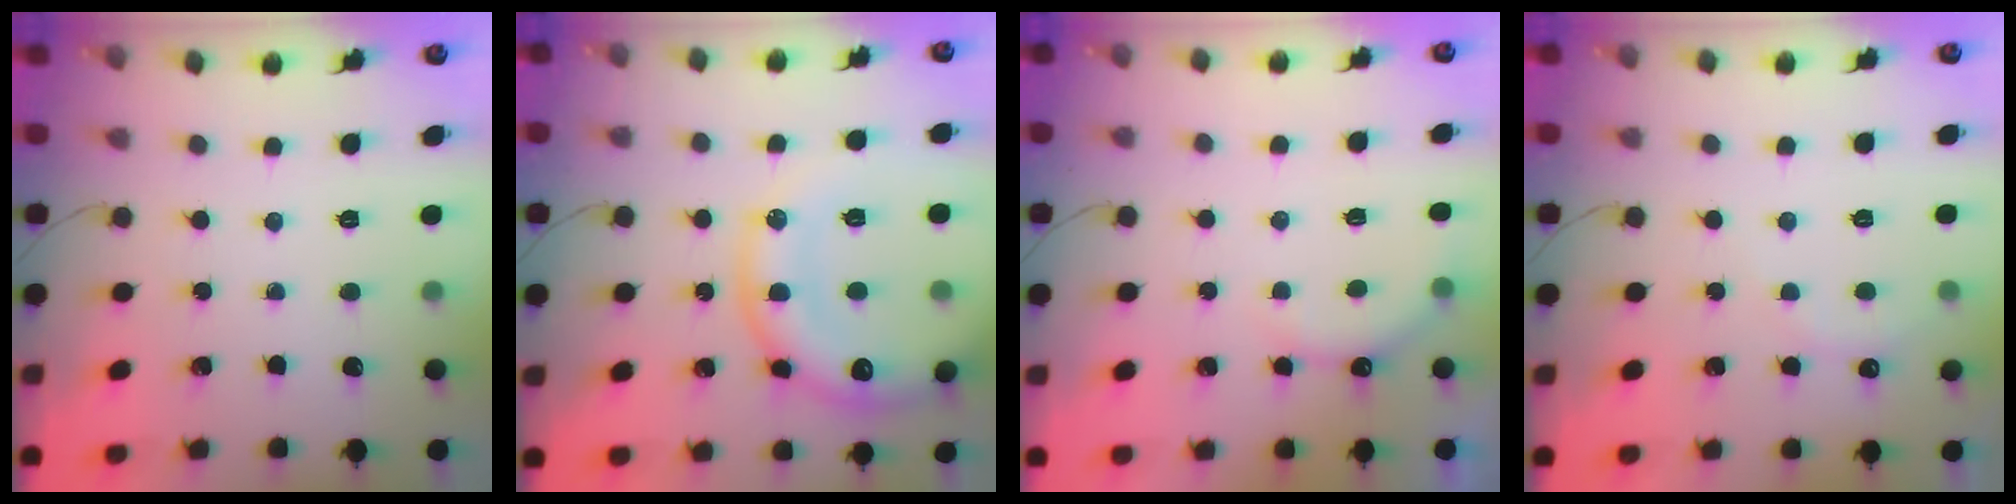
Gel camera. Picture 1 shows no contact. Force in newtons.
{"total": 21.7, "press": 21.5, "slide": 3.0}
{"total": 5.3, "press": 5.2, "slide": 0.6}
{"total": 5.9, "press": 5.8, "slide": 1.0}